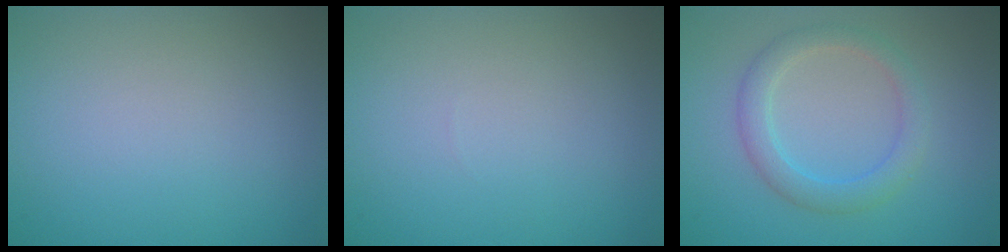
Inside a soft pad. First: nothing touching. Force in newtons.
{"total": 0.0}
{"total": 1.9, "press": 1.9, "slide": 0.2}